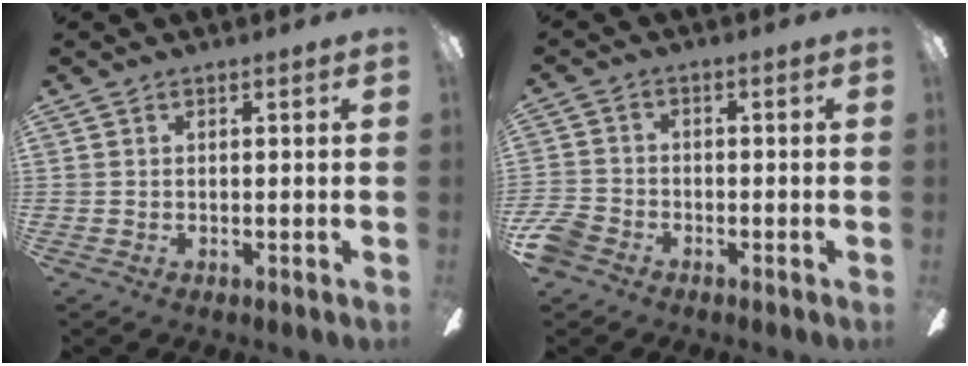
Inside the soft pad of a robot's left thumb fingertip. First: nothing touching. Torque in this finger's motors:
{"motor_torque": [-0.62, 0.72, 0.20, -0.06, 0.00]}